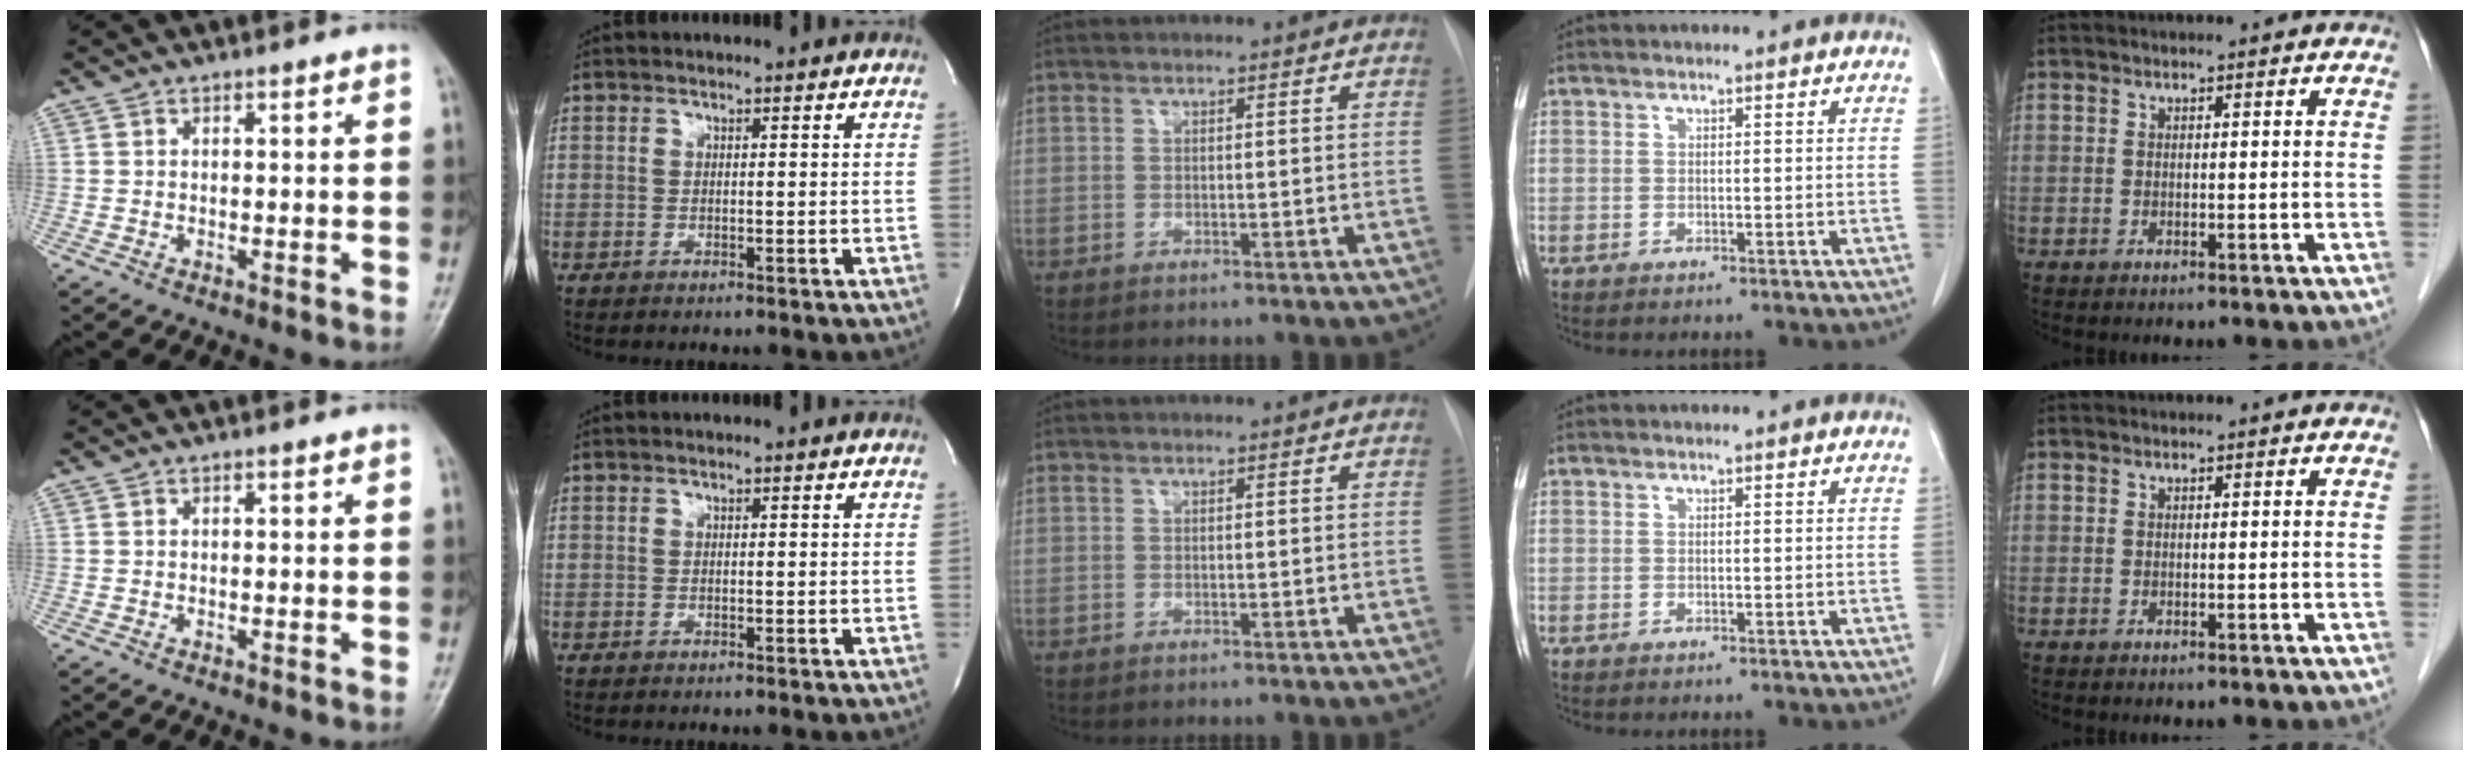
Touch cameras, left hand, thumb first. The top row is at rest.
{}